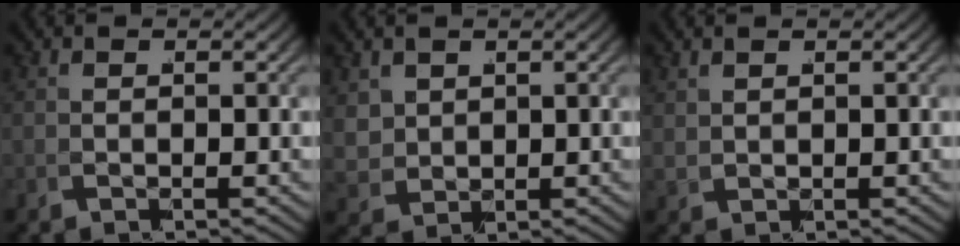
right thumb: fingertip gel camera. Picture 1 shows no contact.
{"total": 2.6, "force": [1.4, 1.9, 1.1], "torque": [-0.037, -0.018, 0.050]}
{"total": 1.2, "force": [1.2, 0.1, 0.3], "torque": [-0.009, 0.001, 0.034]}